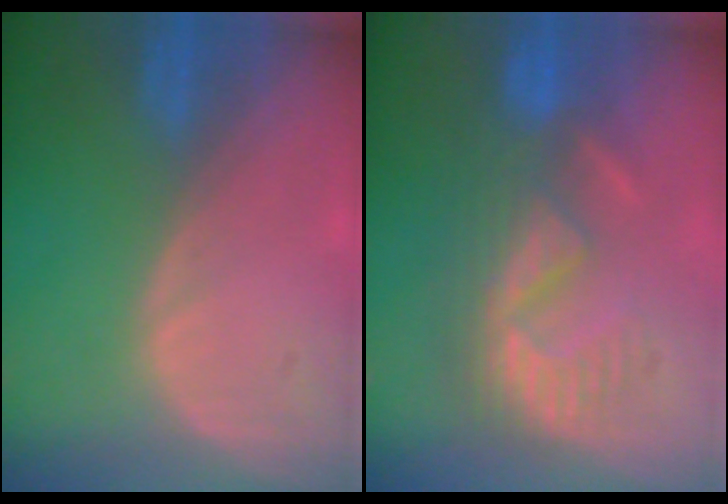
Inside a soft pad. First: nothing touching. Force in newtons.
{"total": 9.0, "press": 8.3, "slide": 3.5}